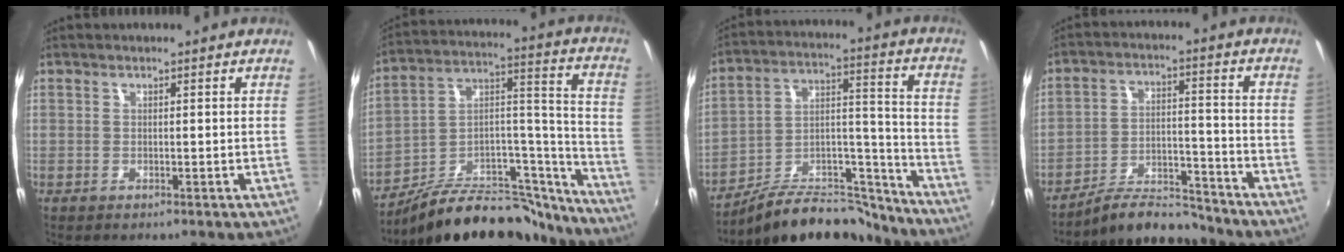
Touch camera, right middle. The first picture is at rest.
{"total": 25.6, "force": [-21.3, 8.9, 11.1], "torque": [-0.140, 0.062, -0.313]}
{"total": 18.4, "force": [-16.0, 5.9, 7.1], "torque": [-0.108, 0.041, -0.243]}
{"total": 10.6, "force": [-10.1, 1.8, 2.5], "torque": [-0.061, 0.010, -0.167]}